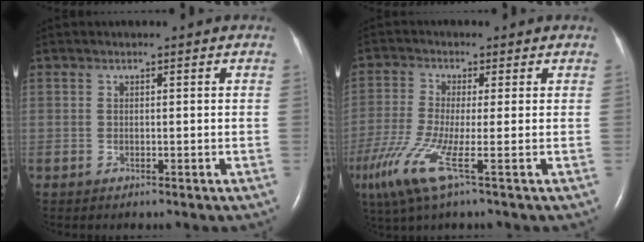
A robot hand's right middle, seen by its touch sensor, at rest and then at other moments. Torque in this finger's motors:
{"motor_torque": [0.29, -0.19, 0.70, 0.21]}